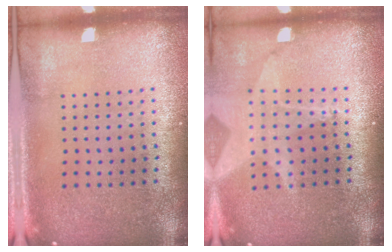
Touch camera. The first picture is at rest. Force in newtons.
{"total": 2.0, "press": 1.6, "slide": 1.2}